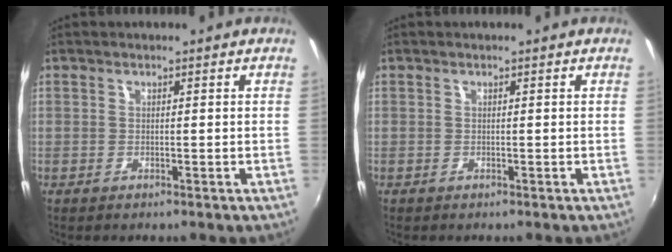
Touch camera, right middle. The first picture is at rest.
{"total": 0.0}